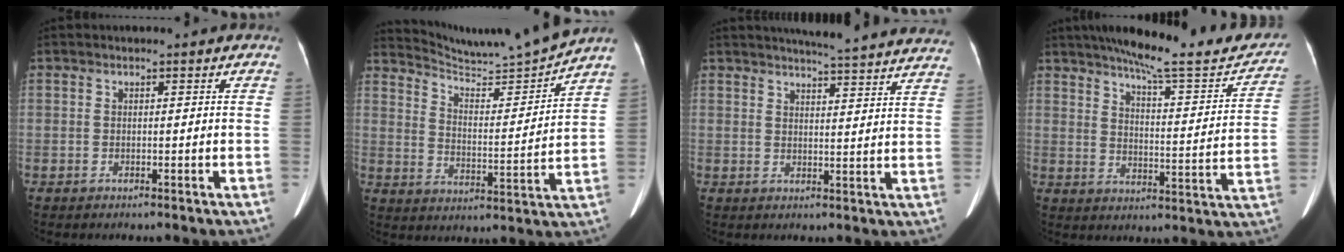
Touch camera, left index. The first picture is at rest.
{"total": 12.8, "force": [12.3, -2.5, 2.5], "torque": [-0.051, -0.041, 0.193]}
{"total": 21.3, "force": [20.0, 0.7, 7.2], "torque": [-0.096, -0.048, 0.227]}
{"total": 19.3, "force": [16.7, 2.5, 9.4], "torque": [-0.131, -0.014, 0.218]}